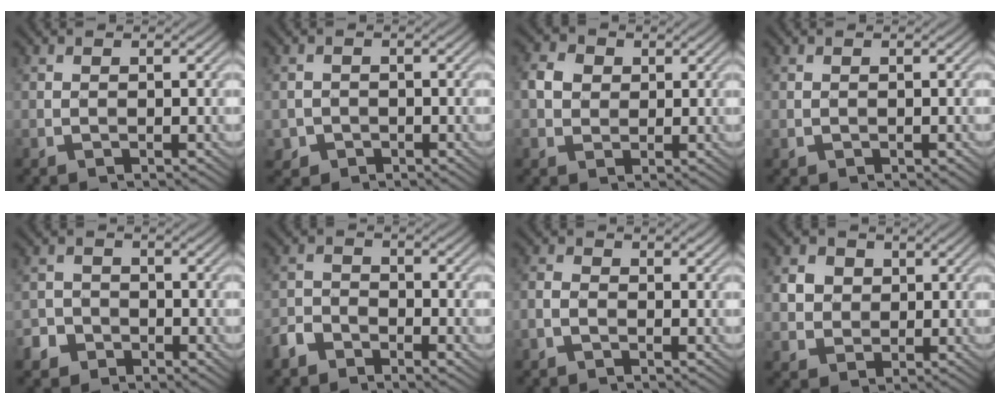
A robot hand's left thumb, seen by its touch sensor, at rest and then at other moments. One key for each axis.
{"total": 1.9, "fx": -1.0, "fy": 1.6, "fz": 0.3, "tx": 0.002, "ty": -0.005, "tz": -0.021}
{"total": 3.4, "fx": 0.6, "fy": 2.9, "fz": 1.6, "tx": -0.037, "ty": 0.006, "tz": 0.008}
{"total": 0.6, "fx": -0.2, "fy": 0.5, "fz": 0.3, "tx": -0.004, "ty": -0.006, "tz": -0.002}
{"total": 3.8, "fx": -2.3, "fy": 2.9, "fz": 0.8, "tx": -0.004, "ty": -0.004, "tz": -0.046}
{"total": 4.2, "fx": -3.0, "fy": 2.2, "fz": 1.9, "tx": -0.036, "ty": -0.004, "tz": -0.069}
{"total": 1.8, "fx": -1.0, "fy": 1.0, "fz": 1.2, "tx": -0.026, "ty": 0.003, "tz": -0.026}
{"total": 4.8, "fx": 1.2, "fy": 4.3, "fz": 1.7, "tx": -0.068, "ty": -0.004, "tz": 0.021}